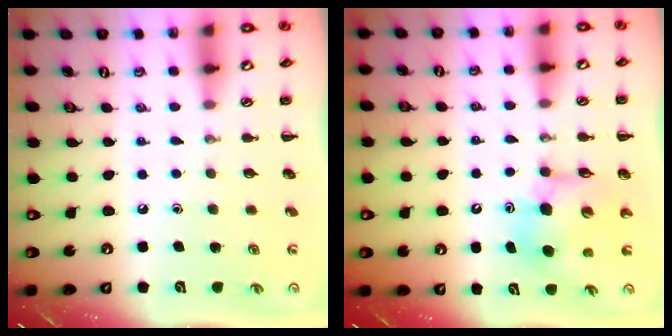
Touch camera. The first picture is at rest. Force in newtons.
{"total": 7.9, "press": 7.6, "slide": 2.1}